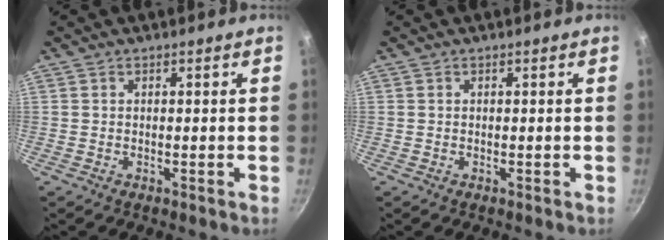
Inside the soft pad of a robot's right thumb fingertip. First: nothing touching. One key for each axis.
{"total": 0.0}